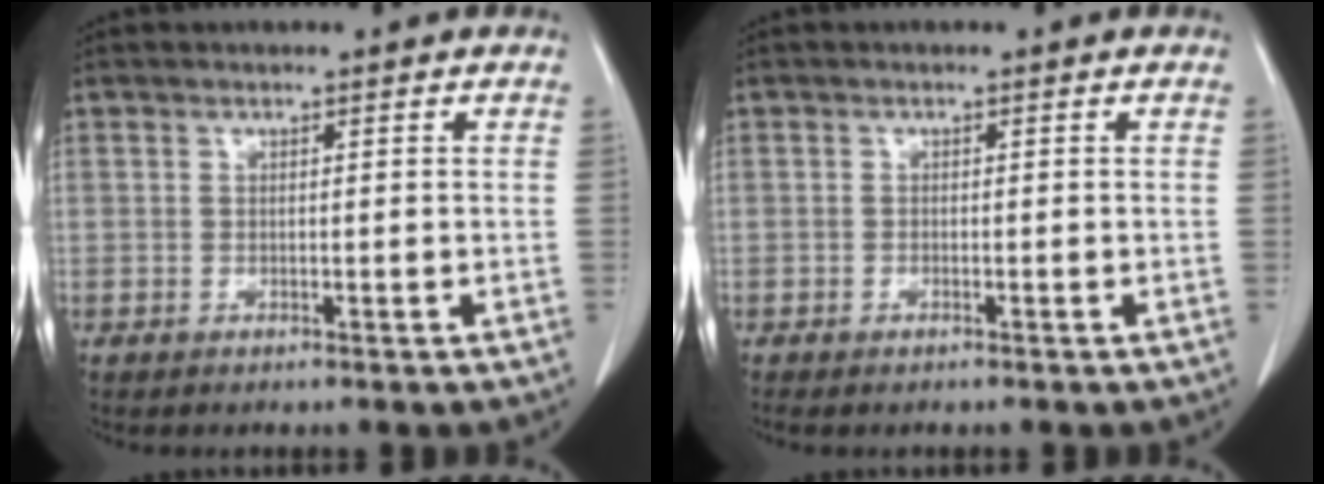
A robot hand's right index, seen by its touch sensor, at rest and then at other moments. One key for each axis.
{"total": 0.7, "fx": -0.6, "fy": 0.2, "fz": 0.3, "tx": -0.009, "ty": -0.002, "tz": -0.009}